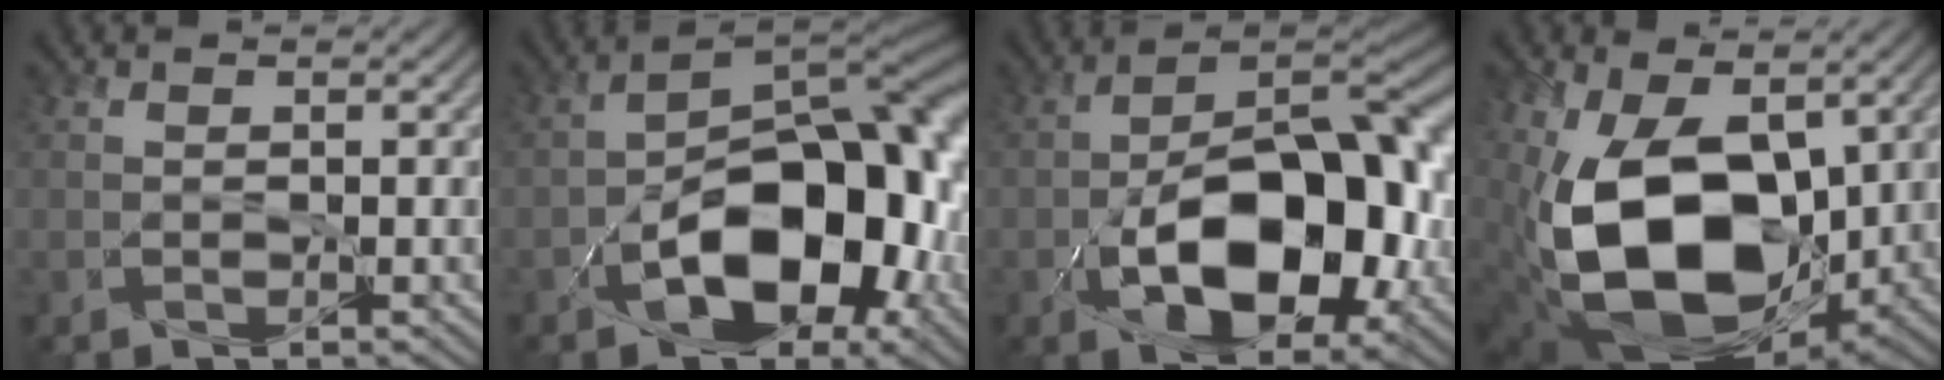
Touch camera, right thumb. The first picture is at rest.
{"total": 13.9, "force": [-4.9, 7.0, 11.0], "torque": [-0.130, -0.018, -0.084]}
{"total": 14.5, "force": [-4.2, 6.9, 12.0], "torque": [-0.165, -0.009, -0.068]}
{"total": 17.7, "force": [0.3, 10.7, 14.1], "torque": [-0.299, -0.038, 0.008]}